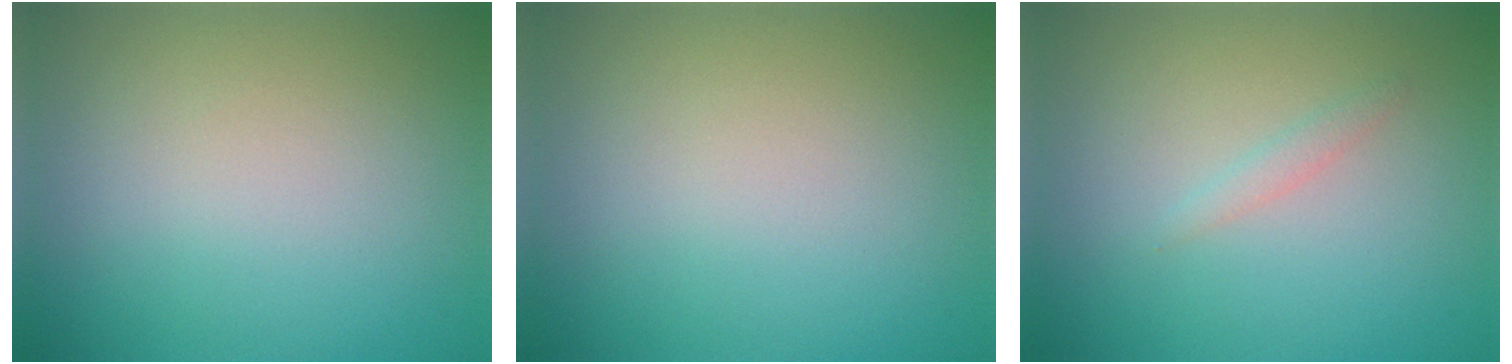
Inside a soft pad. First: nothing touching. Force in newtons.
{"total": 0.0}
{"total": 0.9, "press": 0.9, "slide": 0.1}